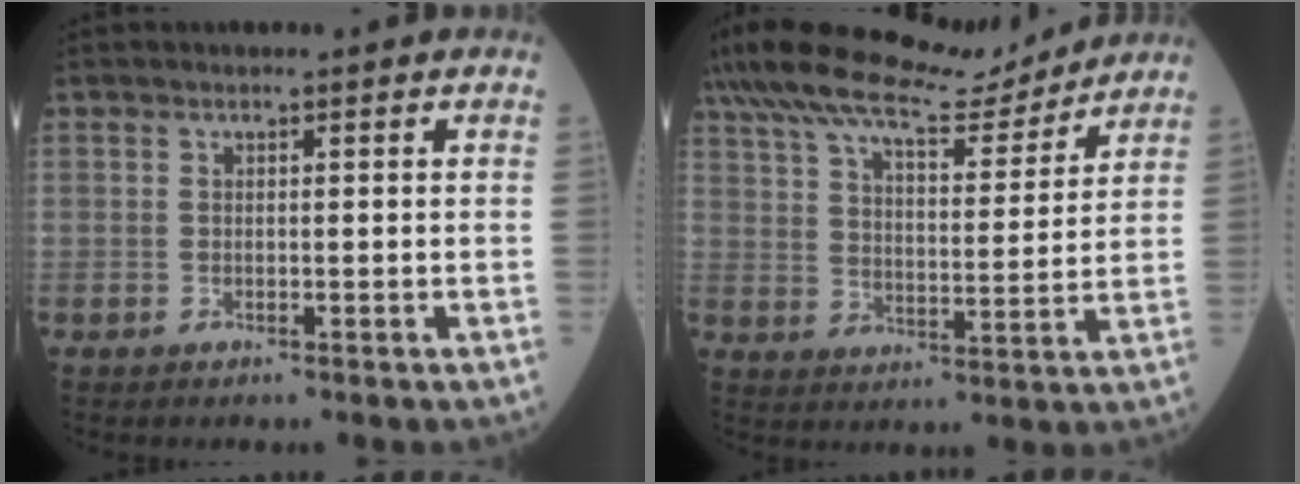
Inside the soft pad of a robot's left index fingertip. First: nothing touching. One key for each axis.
{"total": 16.8, "fx": 15.0, "fy": 3.1, "fz": 7.0, "tx": -0.131, "ty": 0.021, "tz": 0.237}